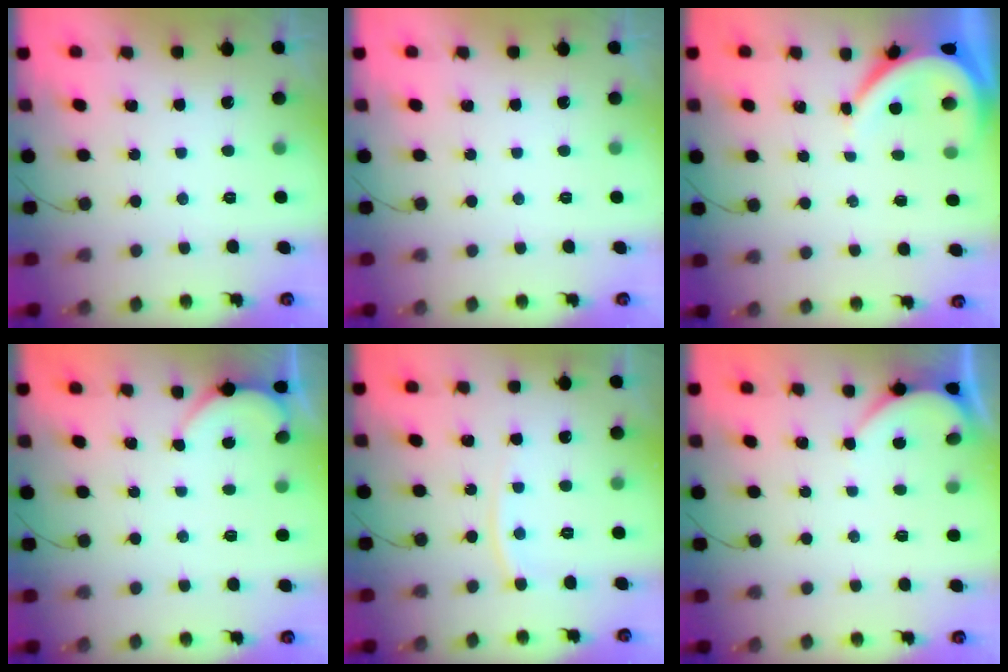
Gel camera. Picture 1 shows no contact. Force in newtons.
{"total": 0.0}
{"total": 5.4, "press": 5.4, "slide": 0.7}
{"total": 1.4, "press": 1.4, "slide": 0.2}
{"total": 7.0, "press": 6.9, "slide": 1.0}
{"total": 3.5, "press": 3.5, "slide": 0.3}